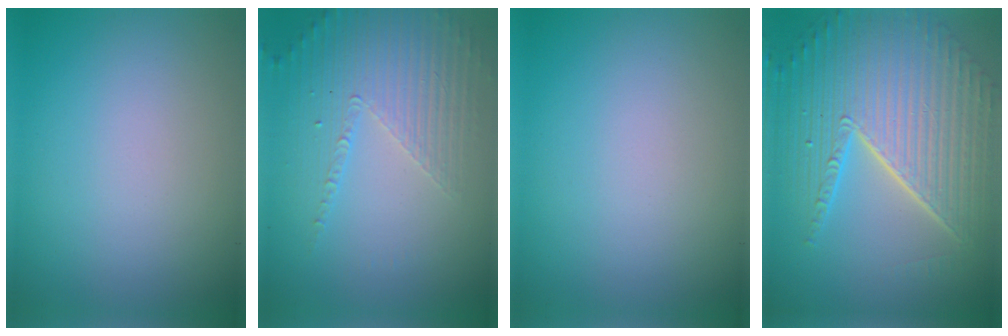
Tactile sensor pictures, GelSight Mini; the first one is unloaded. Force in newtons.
{"total": 5.3, "press": 3.1, "slide": 4.2}
{"total": 0.0}
{"total": 10.4, "press": 6.7, "slide": 8.0}